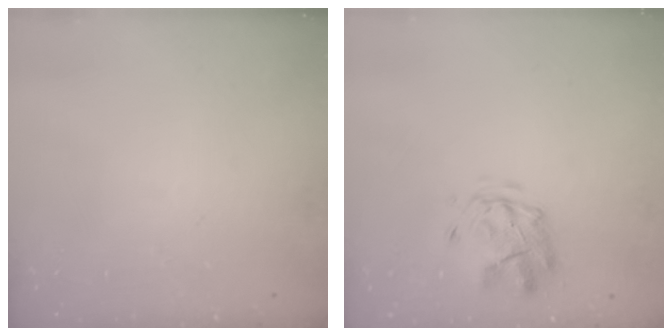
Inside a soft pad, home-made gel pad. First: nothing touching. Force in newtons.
{"total": 2.9, "press": 2.5, "slide": 1.4}